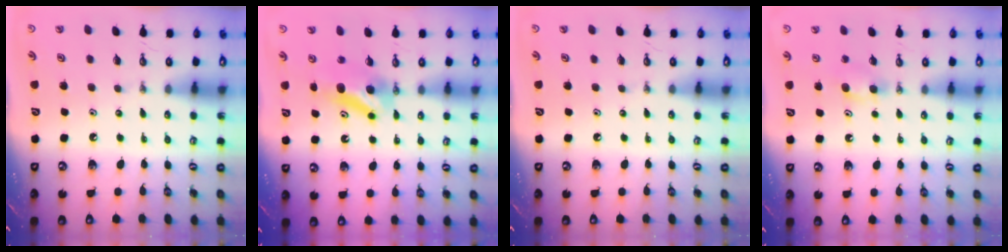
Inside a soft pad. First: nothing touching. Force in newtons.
{"total": 7.2, "press": 7.1, "slide": 1.4}
{"total": 0.0}
{"total": 4.0, "press": 3.8, "slide": 1.0}